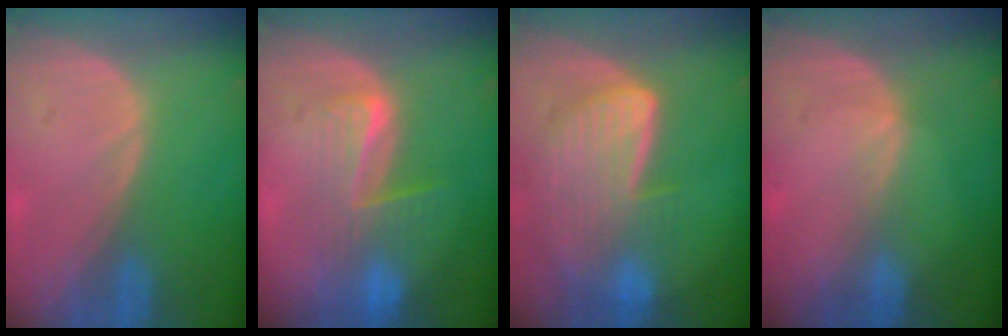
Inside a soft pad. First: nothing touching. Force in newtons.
{"total": 6.7, "press": 6.5, "slide": 1.4}
{"total": 8.6, "press": 7.7, "slide": 3.8}
{"total": 1.2, "press": 0.7, "slide": 0.9}